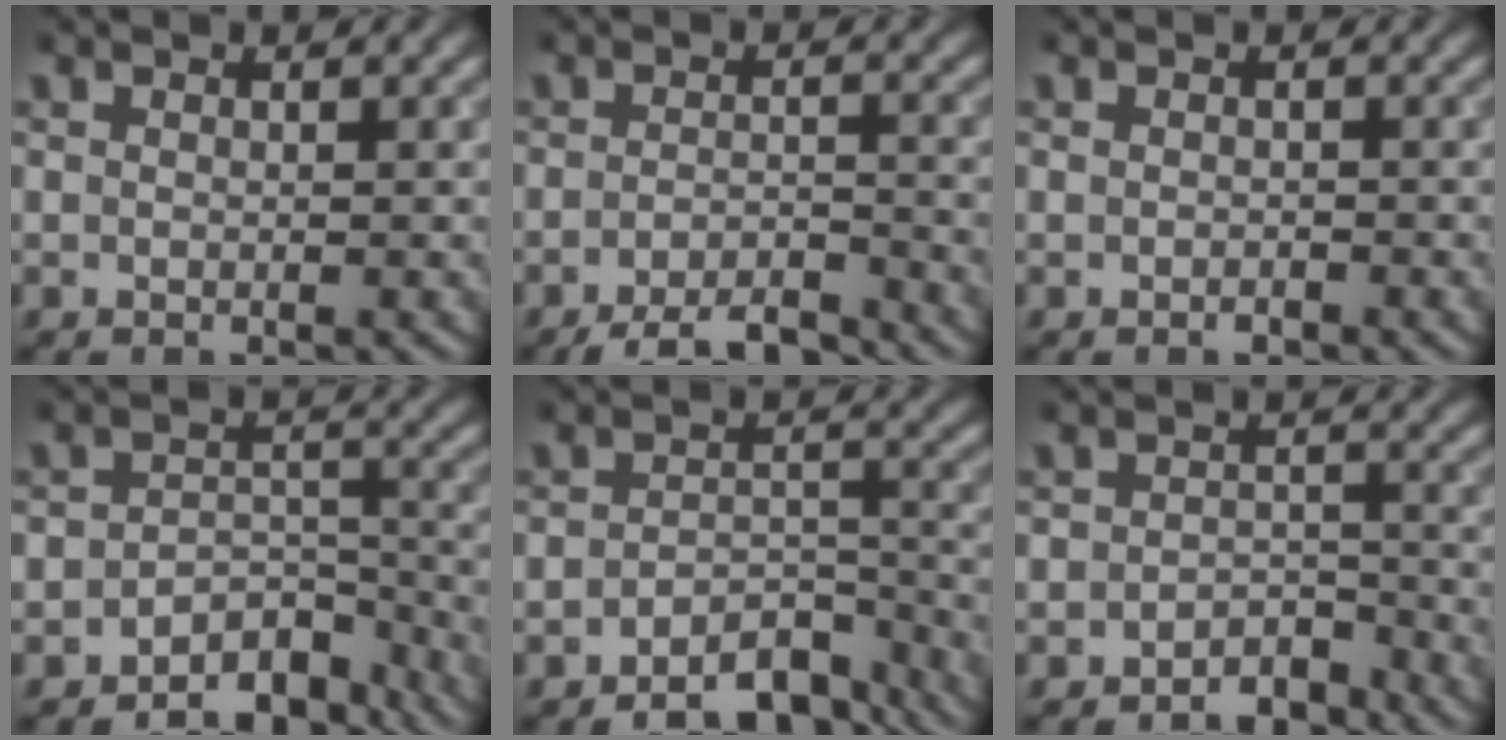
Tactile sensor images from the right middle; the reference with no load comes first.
{"total": 5.5, "force": [-4.5, 1.3, 2.8], "torque": [-0.043, -0.004, -0.075]}
{"total": 0.6, "force": [-0.3, 0.4, 0.3], "torque": [-0.006, -0.002, -0.005]}
{"total": 5.1, "force": [-4.1, 2.5, 1.8], "torque": [-0.007, -0.001, -0.063]}
{"total": 6.1, "force": [-4.6, 2.7, 3.0], "torque": [-0.034, -0.005, -0.069]}
{"total": 3.0, "force": [-2.5, 1.4, 0.8], "torque": [-0.001, 0.007, -0.042]}